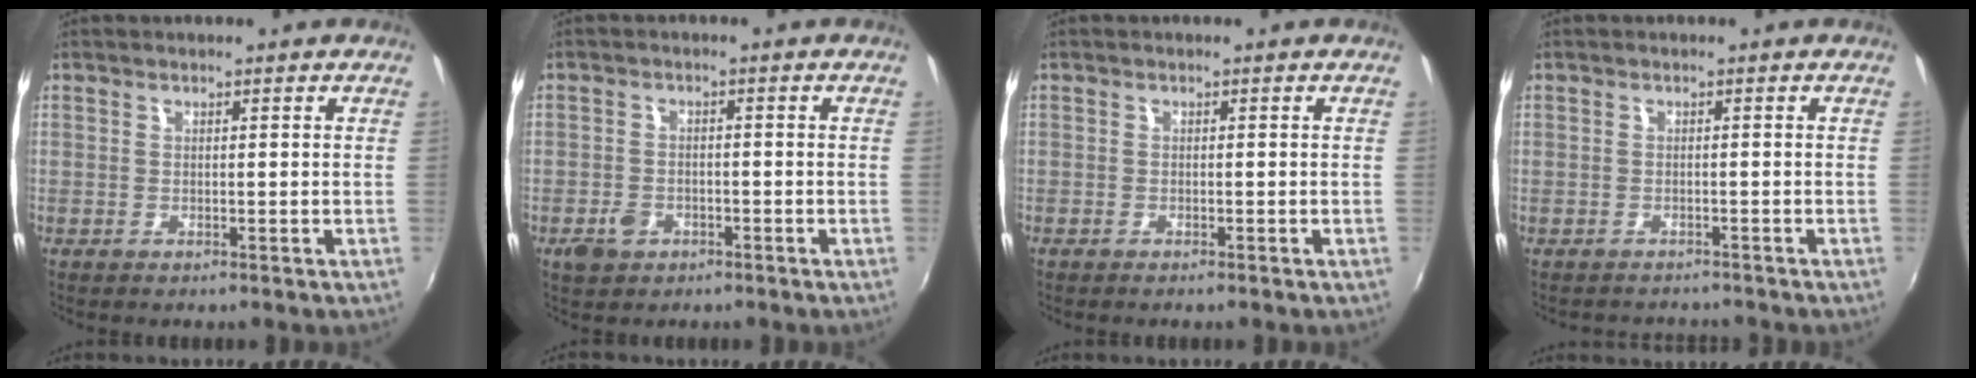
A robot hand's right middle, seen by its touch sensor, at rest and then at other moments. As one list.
[{"total": 4.1, "force": [-2.3, 2.9, 1.7], "torque": [-0.044, 0.002, -0.036]}, {"total": 0.7, "force": [-0.6, 0.1, 0.2], "torque": [-0.005, -0.002, -0.013]}, {"total": 2.7, "force": [-2.3, 1.4, -0.1], "torque": [-0.001, 0.006, -0.036]}]